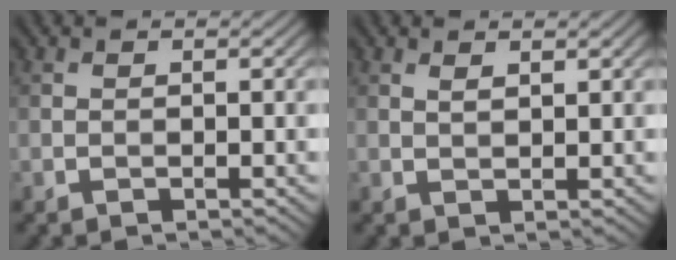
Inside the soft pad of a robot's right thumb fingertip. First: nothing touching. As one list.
[{"total": 1.2, "force": [0.9, 0.2, 0.7], "torque": [-0.019, -0.001, 0.018]}]